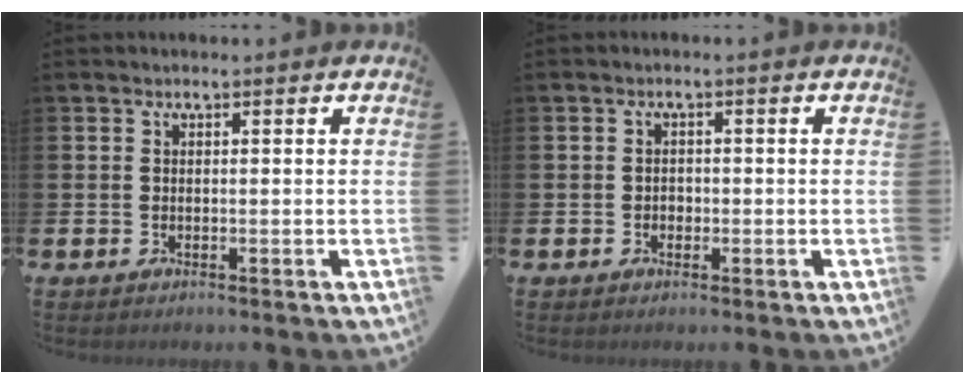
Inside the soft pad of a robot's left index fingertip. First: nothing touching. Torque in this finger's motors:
{"motor_torque": [-0.02, -0.05, 0.00, -0.01]}